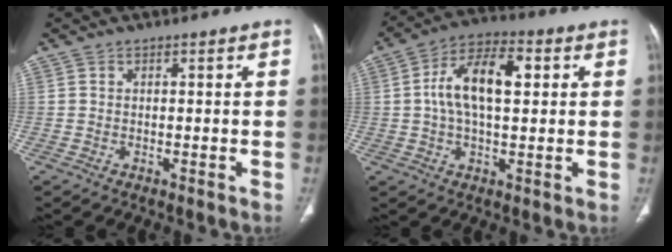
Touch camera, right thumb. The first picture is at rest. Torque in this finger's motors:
{"motor_torque": [1.61, 1.59, 1.07, -0.20, 0.17]}